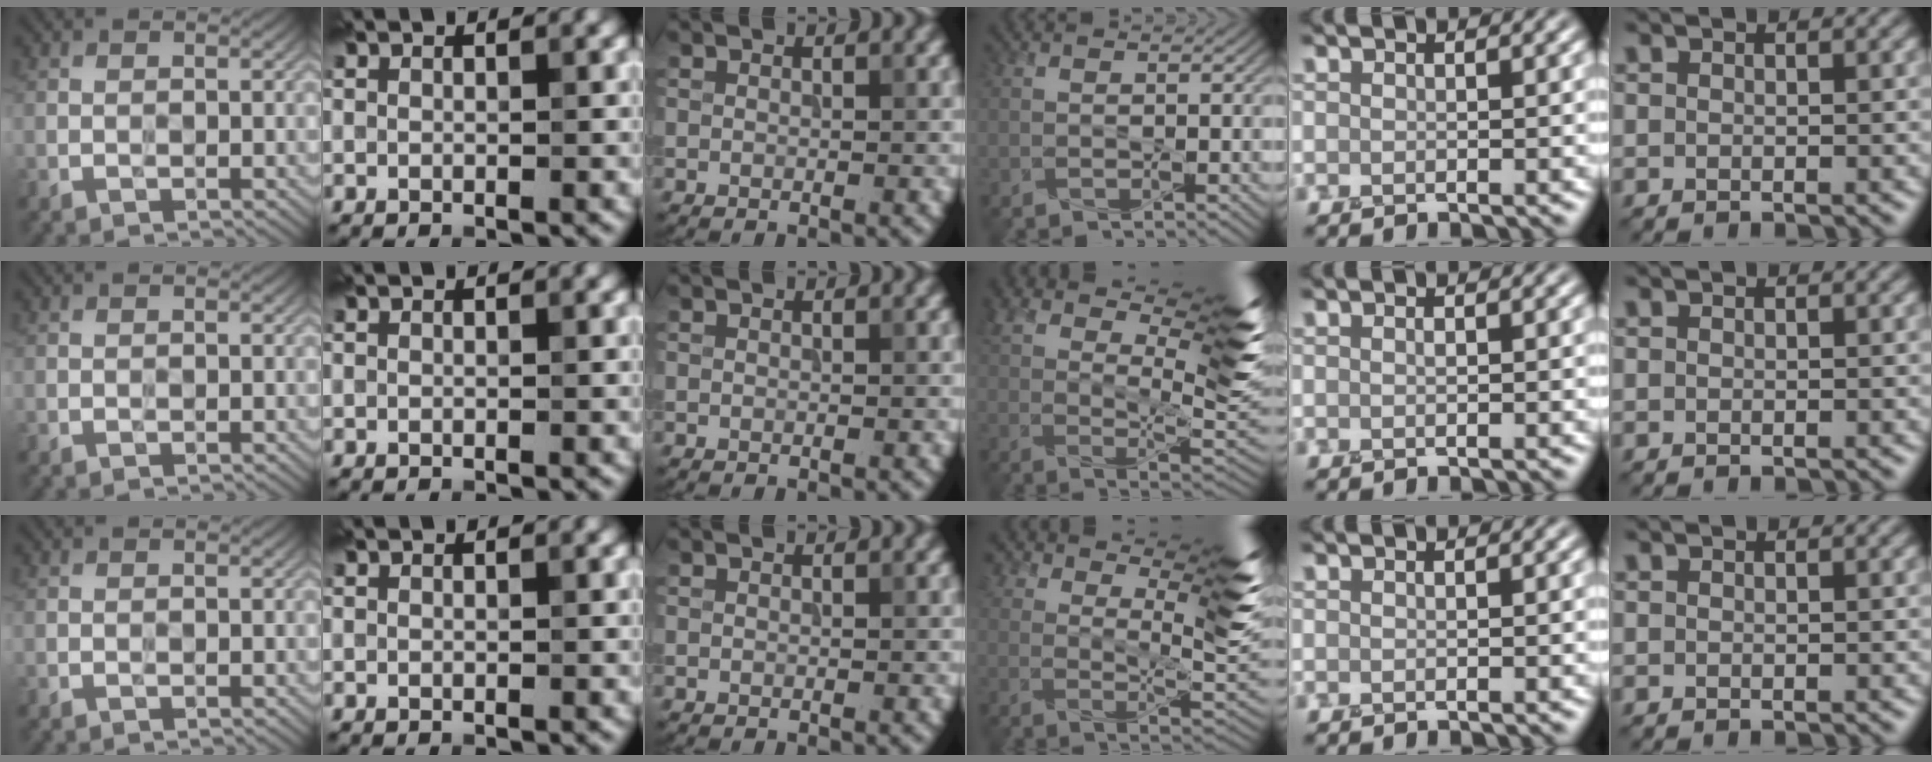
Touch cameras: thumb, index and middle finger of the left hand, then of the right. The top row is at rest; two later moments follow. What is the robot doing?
{"motion": "squeeze", "object": "paper clamp"}